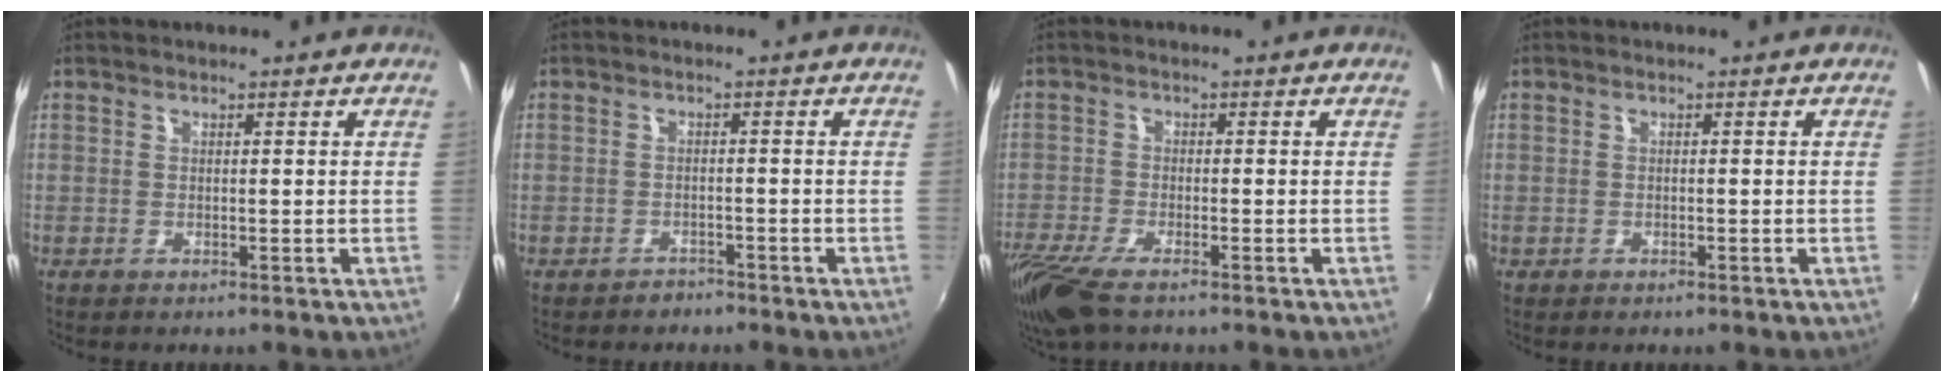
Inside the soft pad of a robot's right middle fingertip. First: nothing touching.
{"total": 2.1, "force": [-1.7, 1.1, -0.1], "torque": [-0.003, 0.002, -0.027]}
{"total": 9.9, "force": [-7.1, 2.7, 6.4], "torque": [-0.156, -0.045, -0.138]}
{"total": 0.7, "force": [-0.5, 0.5, 0.2], "torque": [-0.005, -0.003, -0.009]}